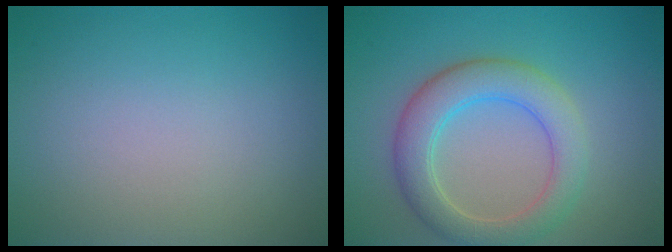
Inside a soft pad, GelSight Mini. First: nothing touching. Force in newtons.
{"total": 5.2, "press": 5.2, "slide": 0.6}